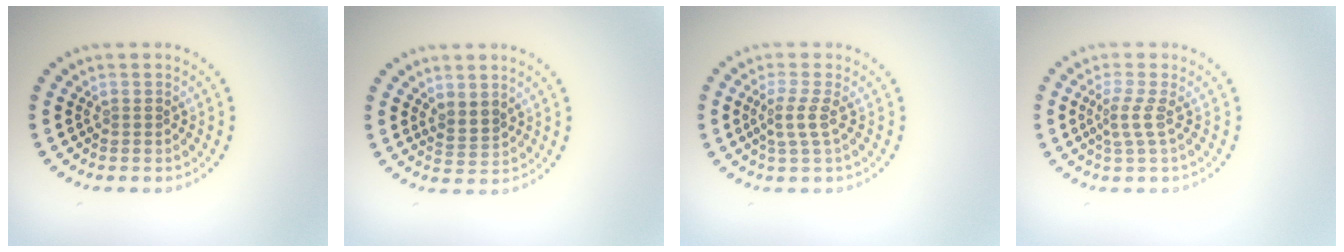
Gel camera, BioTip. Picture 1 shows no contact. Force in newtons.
{"total": 1.7, "press": 1.3, "slide": 1.1}
{"total": 2.1, "press": 1.7, "slide": 1.3}
{"total": 2.0, "press": 1.3, "slide": 1.5}